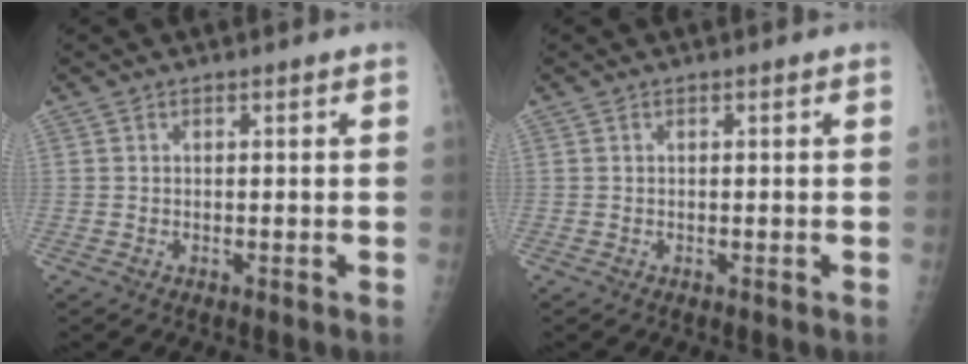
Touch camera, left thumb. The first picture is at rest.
{"total": 0.0}